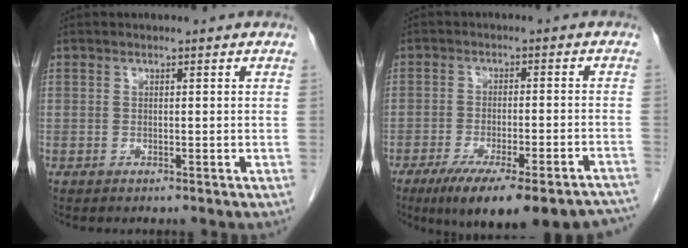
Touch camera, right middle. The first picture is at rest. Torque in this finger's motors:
{"motor_torque": [1.21, -0.93, 0.18, 0.12]}